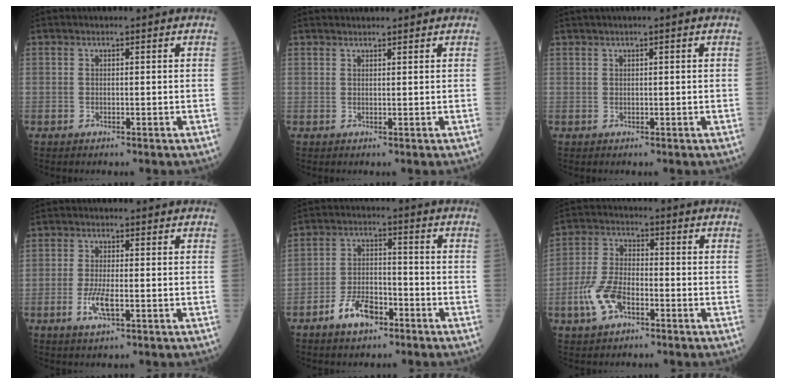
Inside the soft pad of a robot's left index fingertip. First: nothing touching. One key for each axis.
{"total": 3.3, "fx": 3.1, "fy": 0.4, "fz": 0.8, "tx": -0.009, "ty": 0.025, "tz": 0.041}
{"total": 0.8, "fx": 0.4, "fy": -0.2, "fz": 0.7, "tx": -0.018, "ty": 0.009, "tz": 0.012}
{"total": 3.6, "fx": -1.3, "fy": 0.9, "fz": 3.3, "tx": -0.076, "ty": -0.007, "tz": -0.025}
{"total": 6.8, "fx": -4.3, "fy": 3.2, "fz": 4.0, "tx": -0.084, "ty": 0.004, "tz": -0.080}
{"total": 7.6, "fx": -3.4, "fy": 3.8, "fz": 5.6, "tx": -0.130, "ty": 0.001, "tz": -0.070}